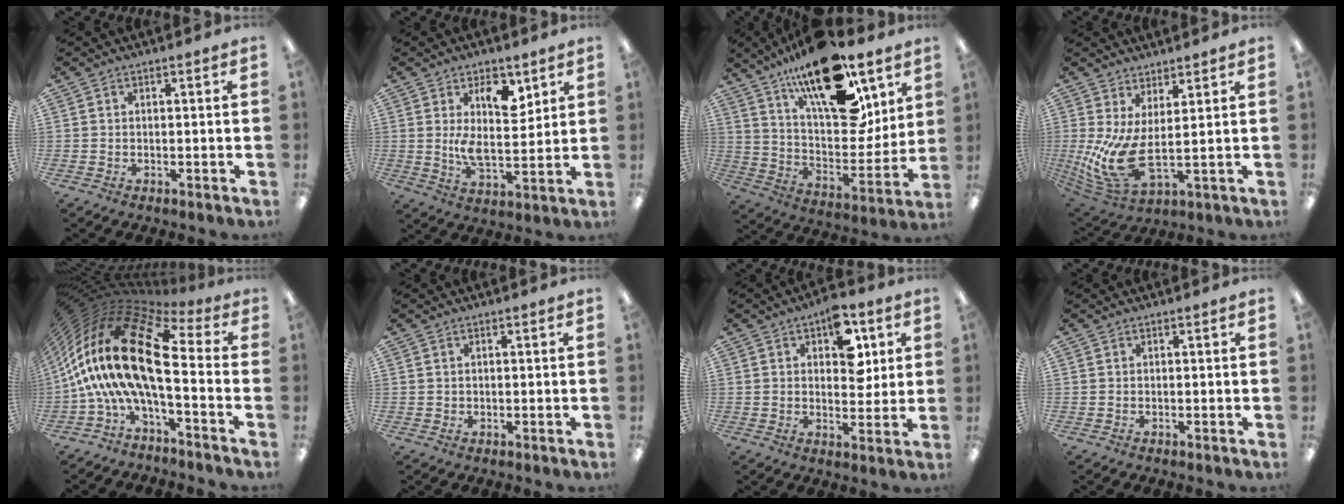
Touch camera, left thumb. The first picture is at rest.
{"total": 10.0, "force": [4.3, 4.9, 7.5], "torque": [-0.110, -0.020, 0.074]}
{"total": 23.1, "force": [15.0, 9.5, 14.7], "torque": [-0.225, -0.096, 0.255]}
{"total": 11.1, "force": [0.4, 3.8, 10.4], "torque": [-0.236, -0.038, 0.011]}
{"total": 22.4, "force": [0.2, 10.4, 19.8], "torque": [-0.415, -0.016, 0.005]}
{"total": 0.5, "force": [0.1, 0.5, 0.1], "torque": [-0.002, 0.004, 0.001]}
{"total": 11.3, "force": [4.4, 6.6, 8.0], "torque": [-0.089, -0.012, 0.073]}
{"total": 0.0}